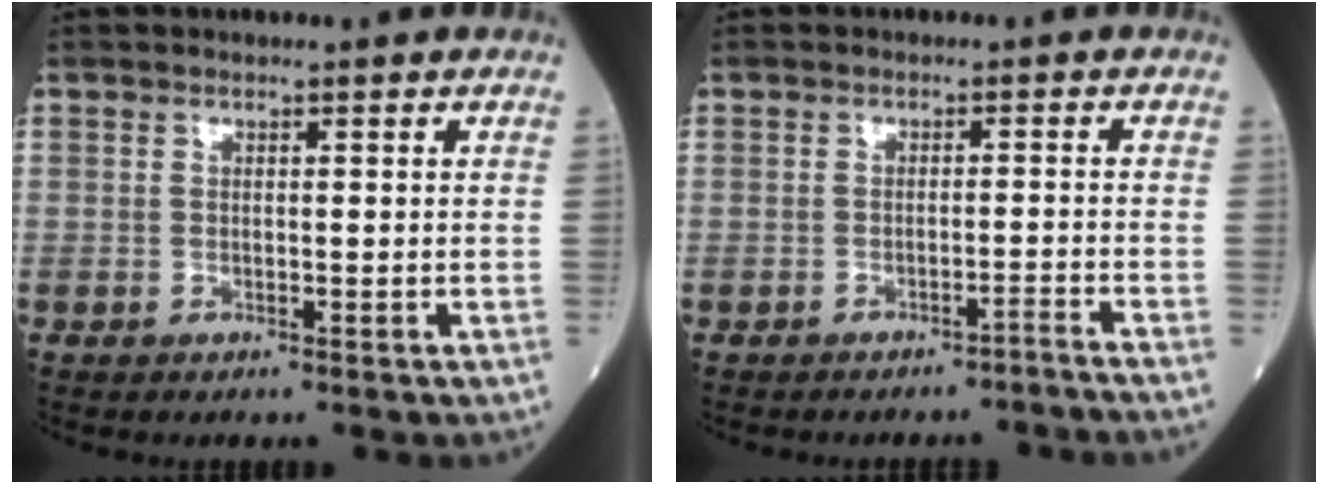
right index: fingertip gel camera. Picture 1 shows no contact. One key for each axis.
{"total": 2.4, "fx": -2.2, "fy": -0.5, "fz": 0.8, "tx": -0.008, "ty": 0.007, "tz": -0.030}